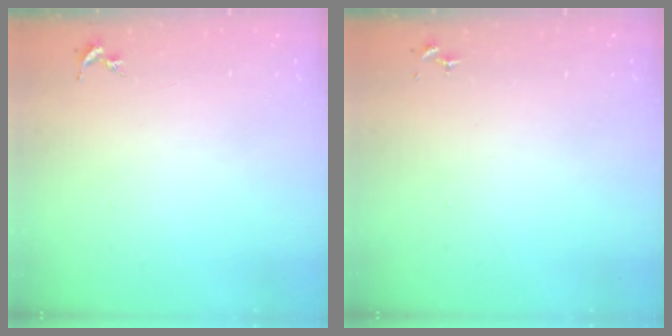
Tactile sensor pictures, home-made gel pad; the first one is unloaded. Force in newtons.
{"total": 0.0}